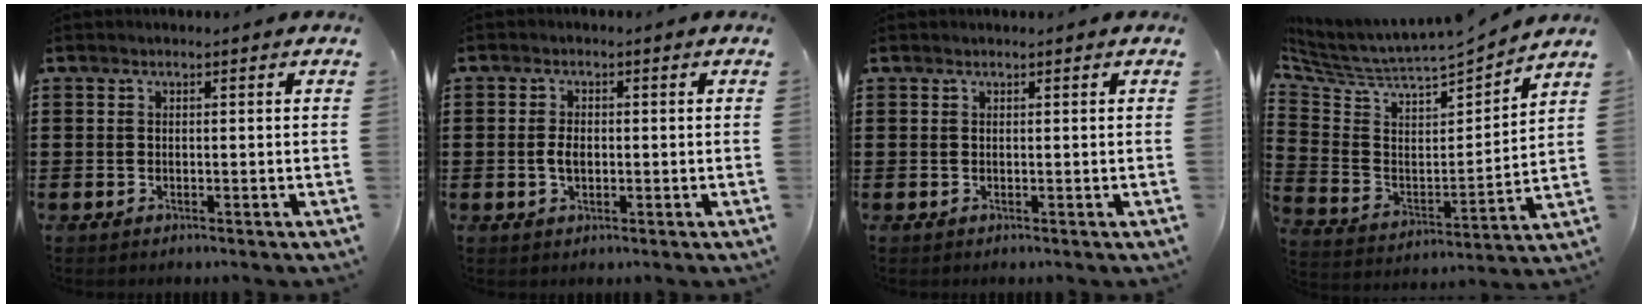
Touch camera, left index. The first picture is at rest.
{"total": 2.4, "force": [-0.3, 1.2, 2.0], "torque": [-0.048, 0.000, -0.009]}
{"total": 0.0}
{"total": 4.4, "force": [4.3, 0.9, 0.6], "torque": [-0.043, -0.053, 0.067]}